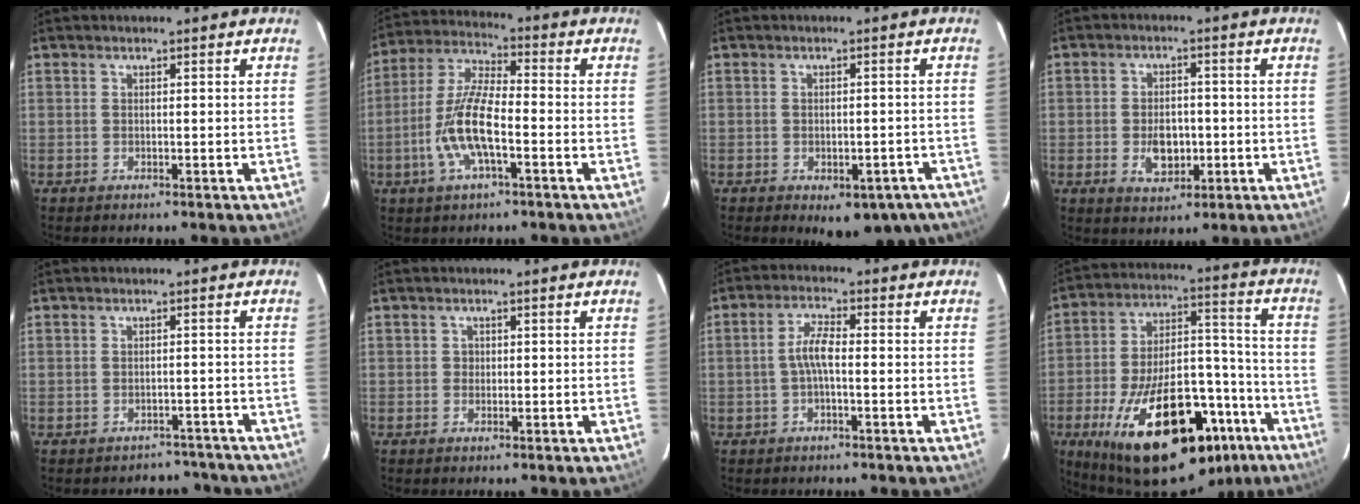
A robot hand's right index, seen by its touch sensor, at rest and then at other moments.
{"total": 11.6, "force": [-3.8, 3.4, 10.5], "torque": [-0.222, 0.002, -0.074]}
{"total": 11.6, "force": [-8.1, 6.2, 5.5], "torque": [-0.073, 0.009, -0.080]}
{"total": 6.2, "force": [-1.4, 4.2, 4.4], "torque": [-0.081, 0.002, -0.014]}
{"total": 7.5, "force": [-6.6, 3.5, 0.9], "torque": [-0.009, 0.026, -0.067]}
{"total": 1.0, "force": [-0.1, 1.0, 0.0], "torque": [0.004, 0.002, -0.002]}
{"total": 3.9, "force": [-0.8, 0.9, 3.7], "torque": [-0.078, 0.011, -0.017]}
{"total": 30.7, "force": [-18.1, 13.4, 20.8], "torque": [-0.351, 0.013, -0.253]}